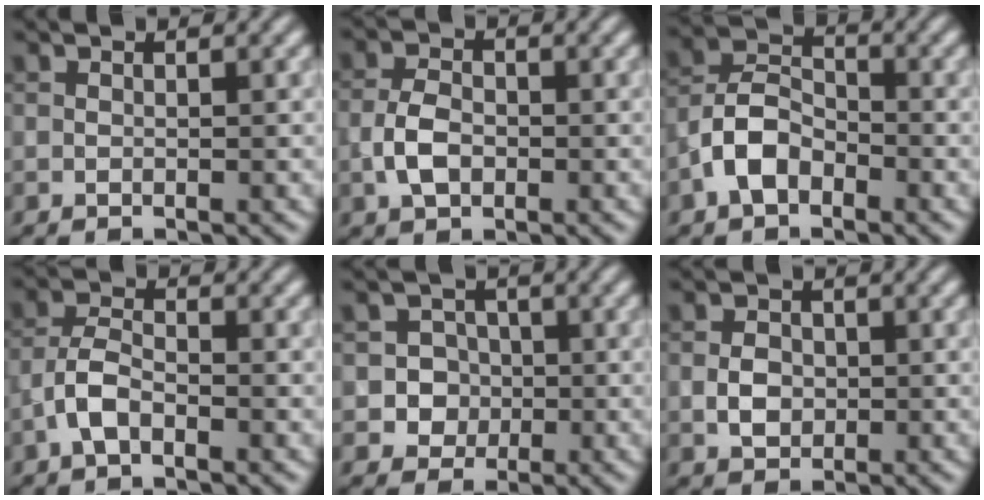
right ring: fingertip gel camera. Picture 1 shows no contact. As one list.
[{"total": 3.5, "force": [-1.0, 2.3, 2.4], "torque": [-0.050, 0.003, -0.023]}, {"total": 4.7, "force": [-2.3, 2.9, 2.8], "torque": [-0.058, 0.011, -0.052]}, {"total": 3.0, "force": [-1.6, 1.4, 2.1], "torque": [-0.045, 0.008, -0.040]}, {"total": 3.4, "force": [-0.7, 3.2, 0.7], "torque": [0.014, 0.007, -0.030]}, {"total": 2.4, "force": [-0.3, 1.9, 1.4], "torque": [-0.025, 0.001, -0.009]}]